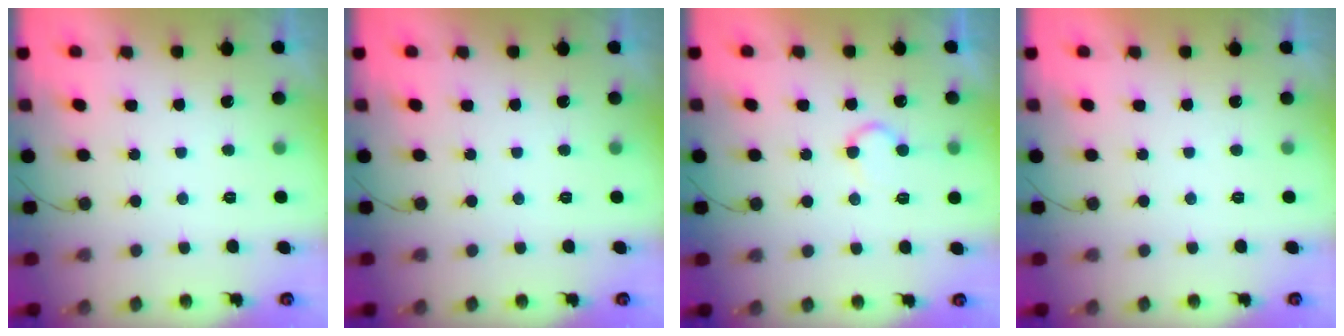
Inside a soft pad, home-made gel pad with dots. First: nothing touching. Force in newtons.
{"total": 0.0}
{"total": 6.1, "press": 6.1, "slide": 0.5}
{"total": 1.7, "press": 1.7, "slide": 0.1}